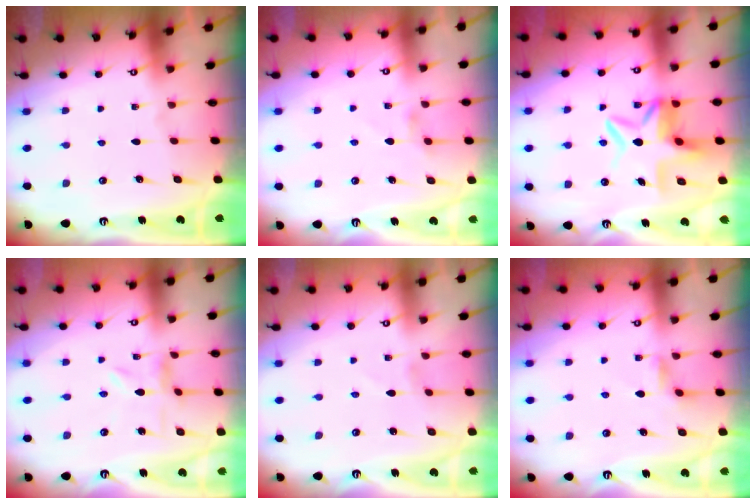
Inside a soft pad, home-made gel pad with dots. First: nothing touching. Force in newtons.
{"total": 2.4, "press": 2.4, "slide": 0.4}
{"total": 8.2, "press": 7.8, "slide": 2.4}
{"total": 1.6, "press": 1.6, "slide": 0.2}
{"total": 1.2, "press": 1.2, "slide": 0.1}
{"total": 2.2, "press": 2.2, "slide": 0.4}